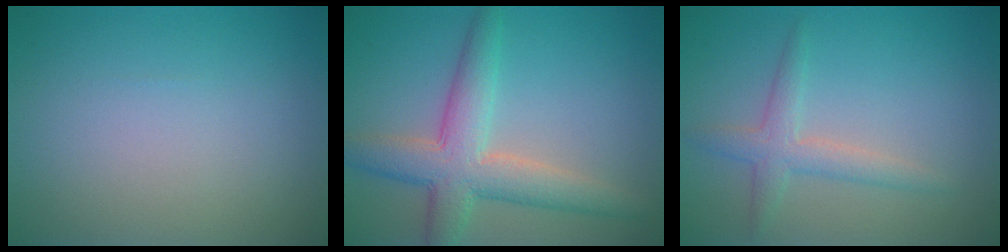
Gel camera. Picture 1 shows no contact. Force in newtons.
{"total": 4.6, "press": 4.6, "slide": 0.3}
{"total": 2.5, "press": 2.5, "slide": 0.1}